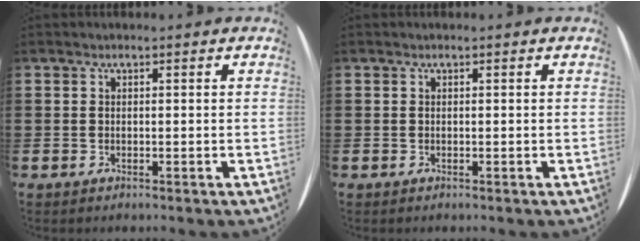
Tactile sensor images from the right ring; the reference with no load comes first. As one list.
[{"total": 0.0}]